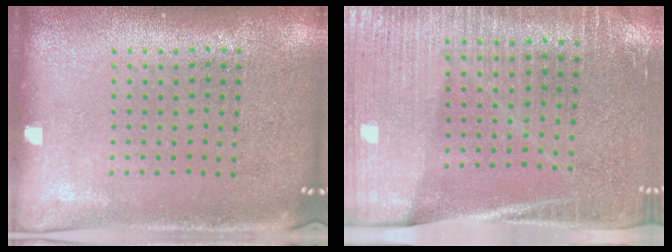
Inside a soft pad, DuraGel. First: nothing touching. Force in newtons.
{"total": 3.4, "press": 3.1, "slide": 1.4}